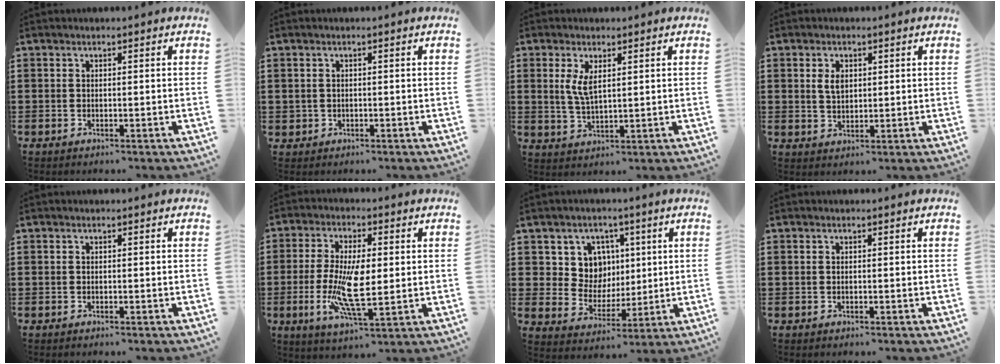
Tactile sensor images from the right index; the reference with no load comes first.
{"total": 0.7, "force": [-0.1, 0.7, 0.0], "torque": [-0.002, 0.006, -0.003]}
{"total": 4.2, "force": [1.3, 1.7, 3.5], "torque": [-0.074, 0.006, 0.023]}
{"total": 2.9, "force": [0.8, 1.8, 2.1], "torque": [-0.047, 0.007, 0.015]}
{"total": 0.0}
{"total": 10.5, "force": [-0.6, 3.4, 9.9], "torque": [-0.207, -0.013, -0.010]}
{"total": 8.2, "force": [2.5, 7.3, 2.8], "torque": [-0.075, 0.007, 0.048]}
{"total": 0.0}